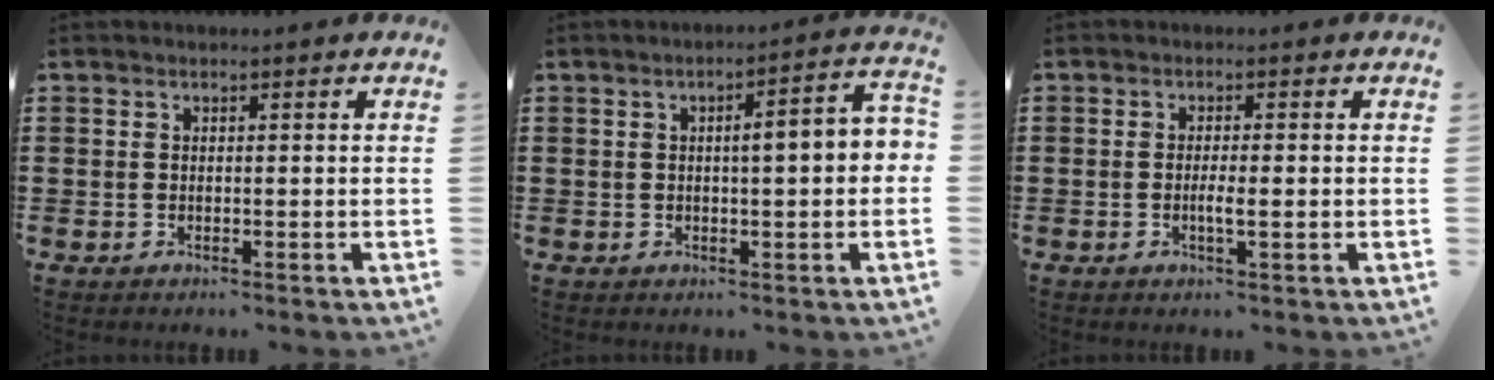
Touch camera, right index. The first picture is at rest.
{"total": 4.3, "force": [0.0, 0.5, 4.3], "torque": [-0.069, -0.001, -0.006]}
{"total": 2.3, "force": [-0.5, 0.2, 2.2], "torque": [-0.039, -0.001, -0.010]}